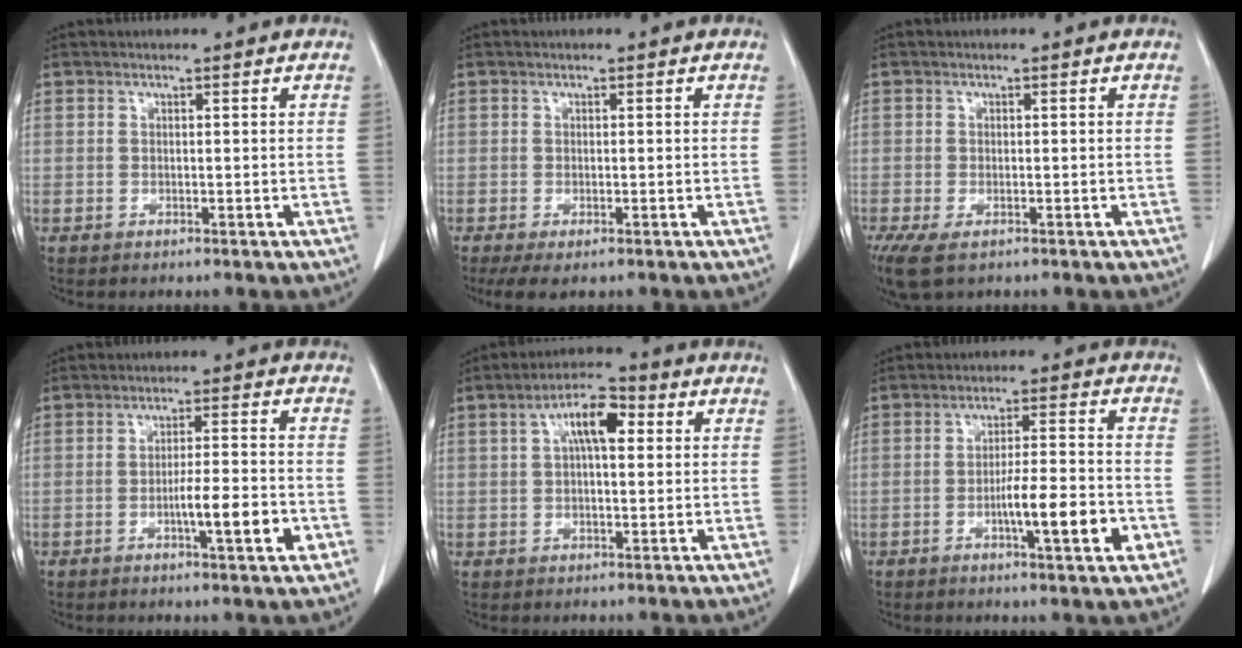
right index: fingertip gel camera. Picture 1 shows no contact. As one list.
[{"total": 4.9, "force": [-2.5, 2.0, 3.7], "torque": [-0.076, -0.011, -0.042]}, {"total": 7.7, "force": [-4.3, 3.9, 5.1], "torque": [-0.122, -0.017, -0.071]}, {"total": 7.6, "force": [-2.5, 1.1, 7.1], "torque": [-0.112, 0.002, -0.037]}, {"total": 7.7, "force": [2.0, 3.0, 6.8], "torque": [-0.128, 0.026, 0.032]}, {"total": 9.8, "force": [-3.2, 1.3, 9.1], "torque": [-0.144, 0.004, -0.049]}]